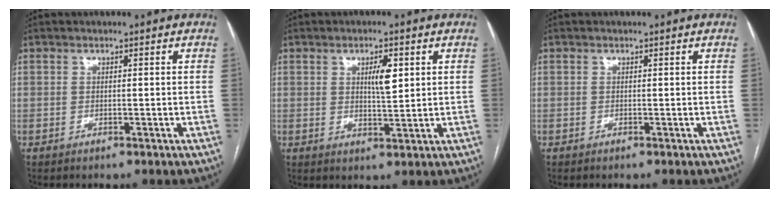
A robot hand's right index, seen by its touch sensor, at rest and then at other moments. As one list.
[{"total": 4.1, "force": [1.4, 0.9, 3.7], "torque": [-0.063, 0.000, 0.024]}, {"total": 0.0}]